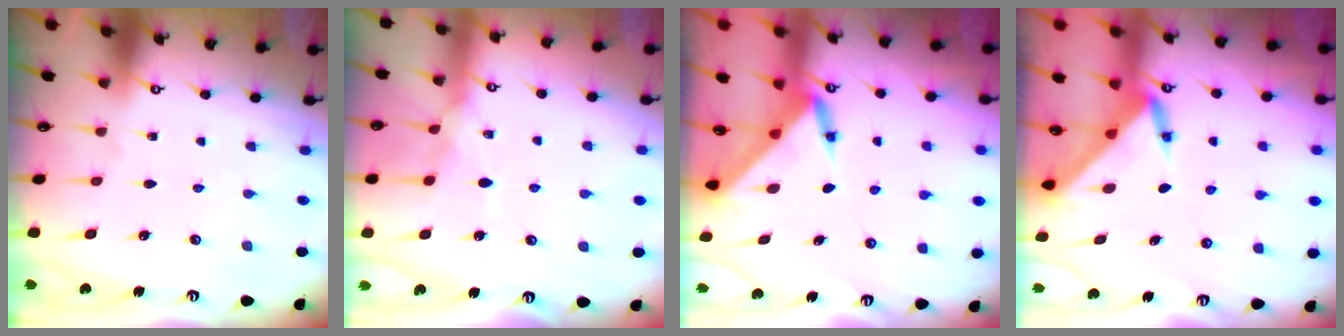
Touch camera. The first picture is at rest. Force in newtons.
{"total": 10.8, "press": 10.7, "slide": 0.9}
{"total": 3.5, "press": 3.5, "slide": 0.2}
{"total": 3.4, "press": 3.4, "slide": 0.1}